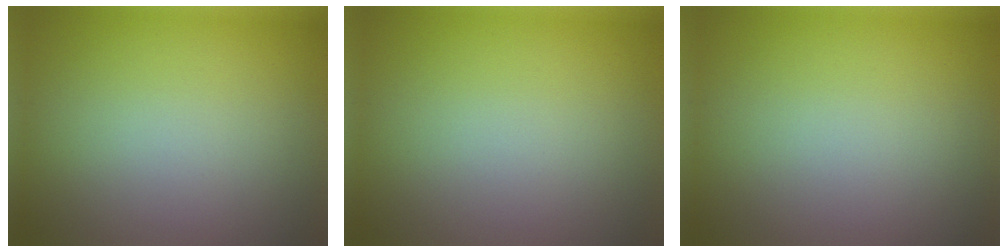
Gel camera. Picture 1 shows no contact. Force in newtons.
{"total": 0.0}
{"total": 0.0}